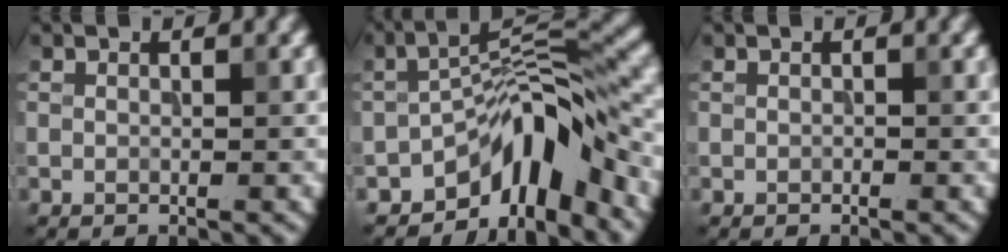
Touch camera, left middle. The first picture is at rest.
{"total": 8.0, "force": [-5.4, 3.0, 5.1], "torque": [-0.055, 0.013, -0.098]}
{"total": 0.0}